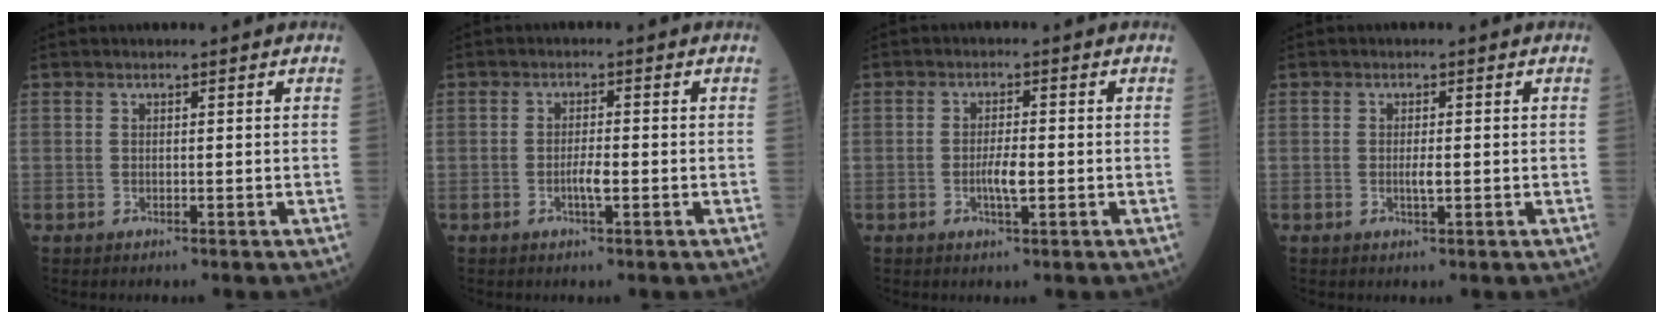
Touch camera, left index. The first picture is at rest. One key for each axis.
{"total": 2.3, "fx": -1.0, "fy": 0.2, "fz": 2.1, "tx": -0.038, "ty": -0.003, "tz": -0.019}
{"total": 3.1, "fx": -0.9, "fy": 0.5, "fz": 2.9, "tx": -0.056, "ty": -0.004, "tz": -0.017}
{"total": 1.5, "fx": -0.4, "fy": 0.2, "fz": 1.4, "tx": -0.027, "ty": -0.005, "tz": -0.007}